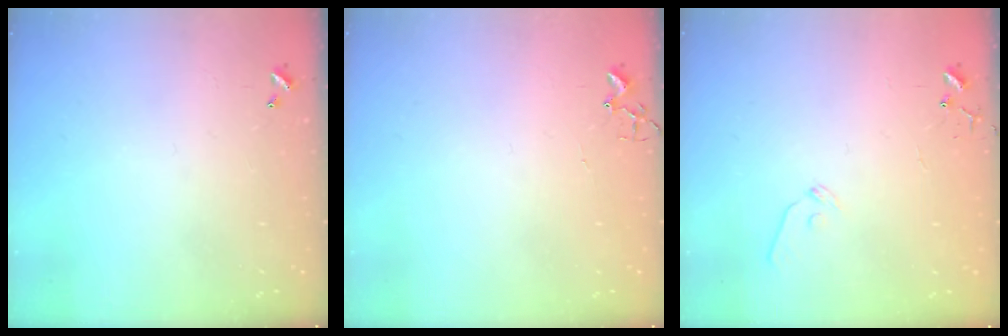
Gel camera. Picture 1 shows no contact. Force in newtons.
{"total": 1.8, "press": 1.8, "slide": 0.2}
{"total": 6.9, "press": 6.9, "slide": 0.7}